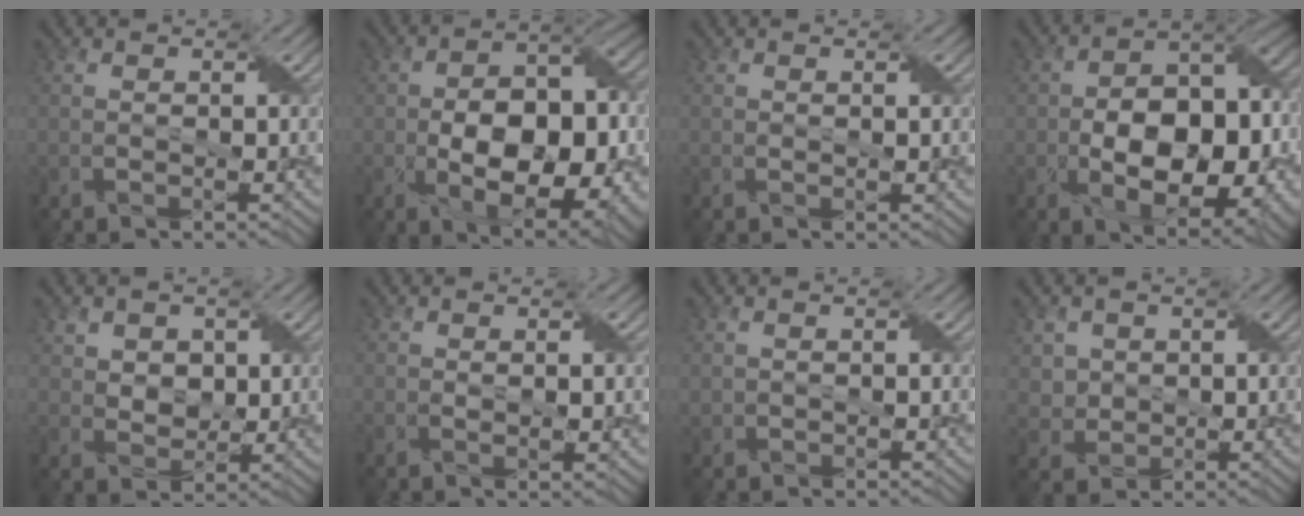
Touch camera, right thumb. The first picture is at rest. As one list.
[{"total": 13.6, "force": [-2.9, 7.6, 10.9], "torque": [-0.166, -0.017, -0.040]}, {"total": 0.6, "force": [0.3, 0.2, 0.4], "torque": [-0.007, -0.001, 0.005]}, {"total": 13.6, "force": [-3.2, 7.7, 10.7], "torque": [-0.165, -0.012, -0.049]}, {"total": 4.1, "force": [2.0, 3.0, 1.8], "torque": [-0.058, -0.009, 0.042]}, {"total": 1.5, "force": [0.5, 0.3, 1.4], "torque": [-0.025, -0.001, 0.013]}, {"total": 0.7, "force": [0.5, 0.5, 0.2], "torque": [-0.009, 0.002, 0.014]}, {"total": 3.6, "force": [1.5, 3.1, 0.9], "torque": [-0.044, -0.011, 0.039]}]